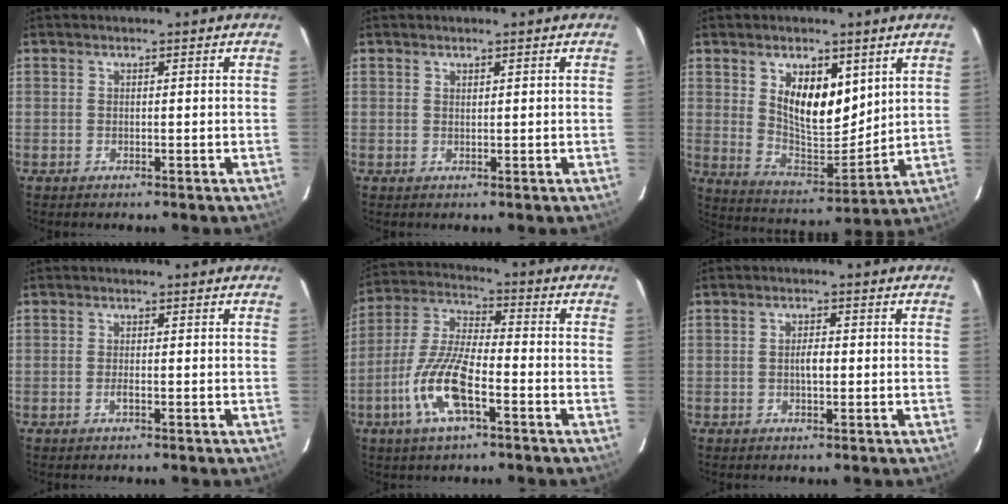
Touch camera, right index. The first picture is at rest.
{"total": 0.5, "force": [0.5, 0.2, 0.2], "torque": [-0.002, 0.001, 0.009]}
{"total": 12.4, "force": [5.1, 6.4, 9.4], "torque": [-0.160, -0.006, 0.105]}
{"total": 1.0, "force": [-0.5, 0.3, 0.8], "torque": [-0.016, 0.000, -0.009]}
{"total": 12.7, "force": [-5.5, 3.8, 10.8], "torque": [-0.235, -0.004, -0.109]}
{"total": 2.2, "force": [-0.2, 0.9, 2.0], "torque": [-0.037, 0.004, -0.004]}